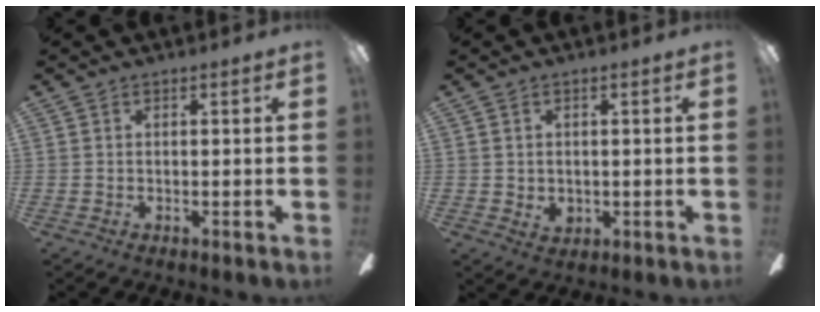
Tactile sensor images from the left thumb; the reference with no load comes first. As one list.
[{"total": 2.5, "force": [0.3, 2.1, 1.3], "torque": [-0.016, 0.000, 0.004]}]